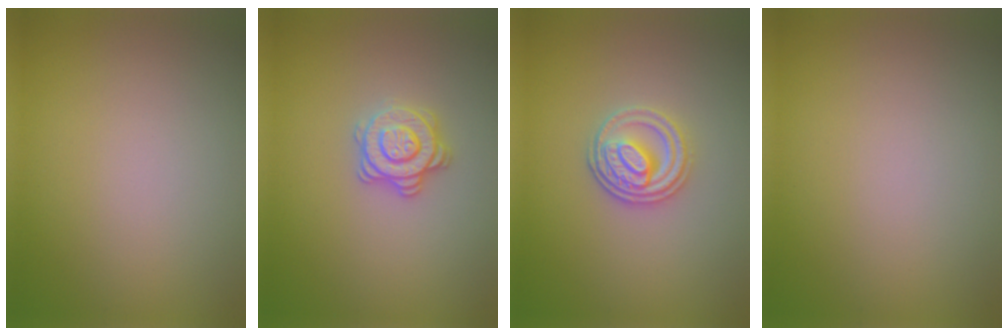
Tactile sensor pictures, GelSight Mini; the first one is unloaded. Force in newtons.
{"total": 2.8, "press": 2.6, "slide": 1.0}
{"total": 3.4, "press": 3.0, "slide": 1.7}
{"total": 0.0}